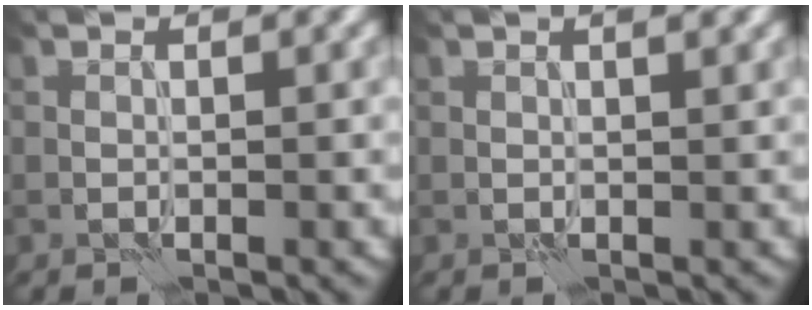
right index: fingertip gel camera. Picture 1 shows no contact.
{"total": 1.3, "force": [0.9, 0.2, 0.9], "torque": [-0.013, -0.002, 0.009]}